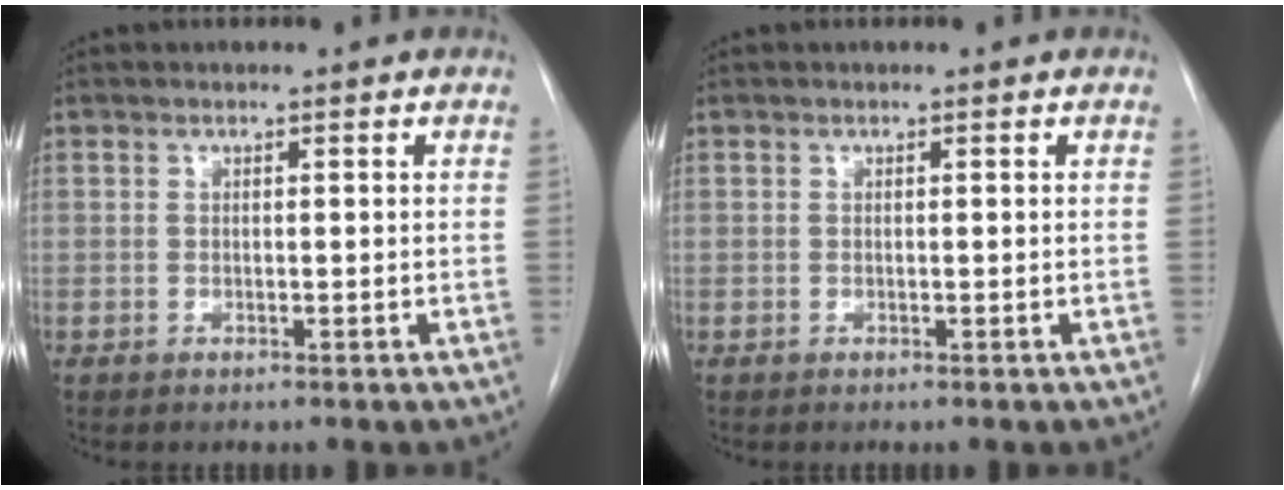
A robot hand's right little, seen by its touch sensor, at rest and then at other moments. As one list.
[{"total": 0.0}]